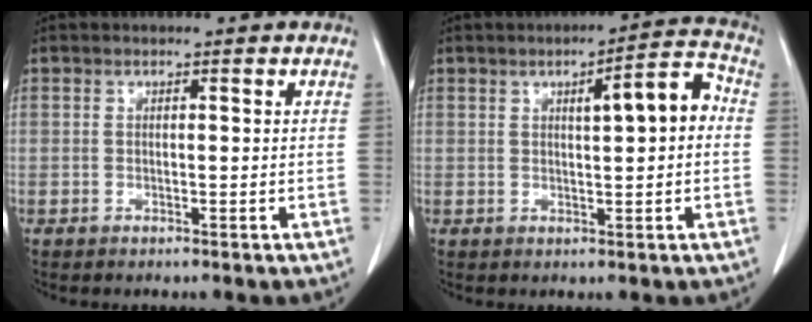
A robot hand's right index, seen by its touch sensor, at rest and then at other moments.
{"total": 6.6, "force": [0.9, 1.2, 6.5], "torque": [-0.092, 0.020, 0.011]}